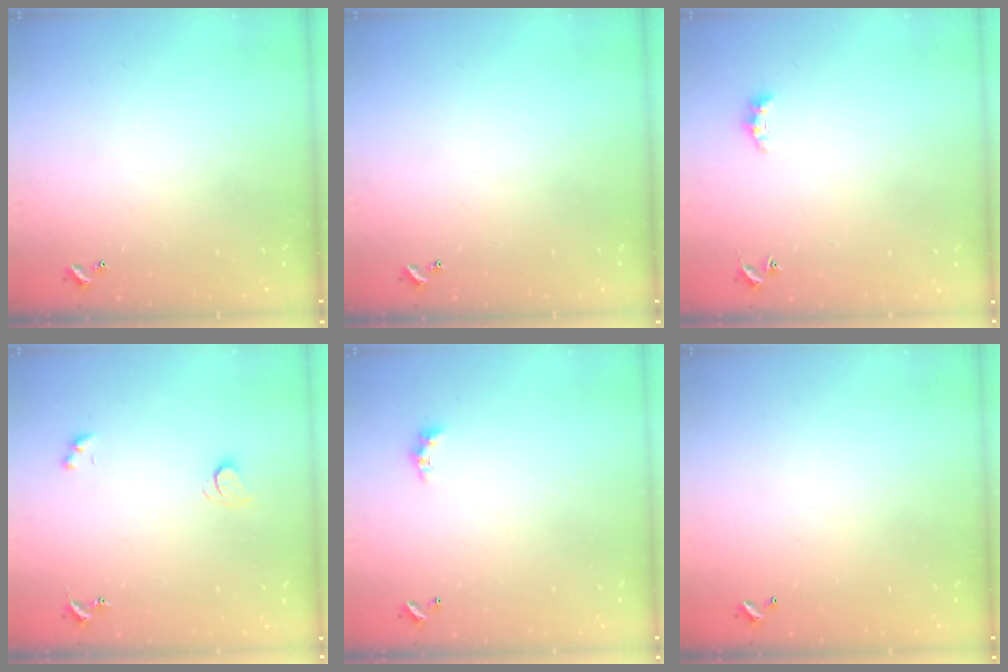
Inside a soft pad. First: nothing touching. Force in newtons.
{"total": 0.0}
{"total": 2.4, "press": 2.3, "slide": 0.5}
{"total": 2.0, "press": 1.9, "slide": 0.5}
{"total": 1.3, "press": 1.2, "slide": 0.5}
{"total": 2.7, "press": 2.7, "slide": 0.1}